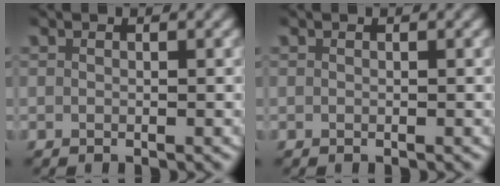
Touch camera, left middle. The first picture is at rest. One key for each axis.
{"total": 0.0}